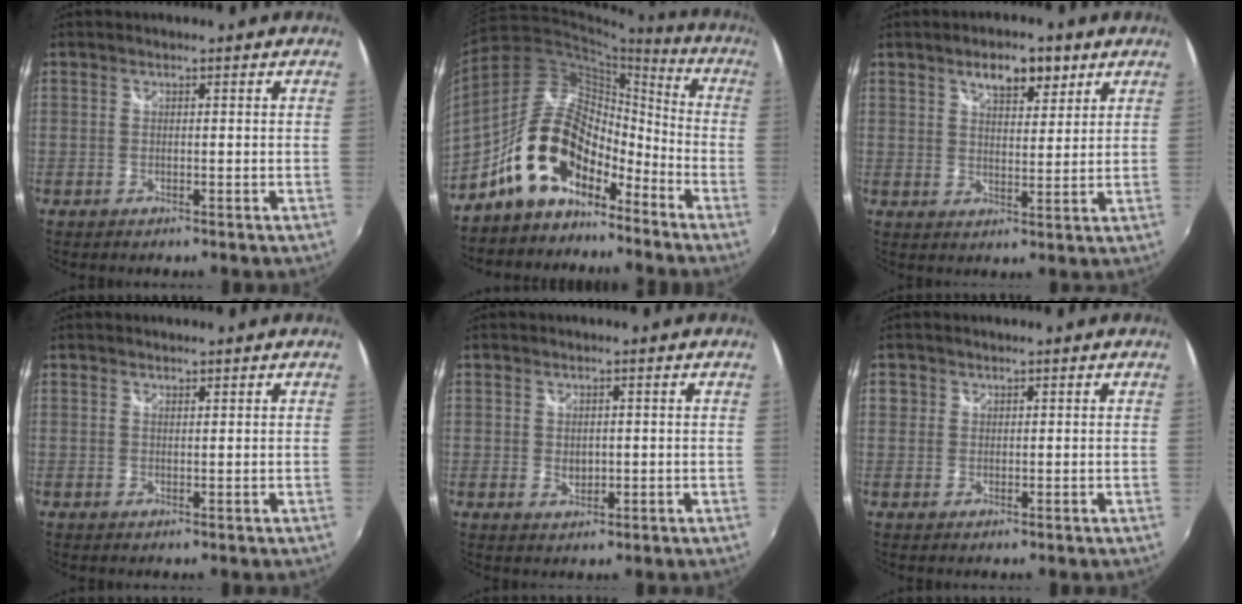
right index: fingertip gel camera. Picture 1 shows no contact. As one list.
[{"total": 15.7, "force": [-10.6, 8.1, 8.2], "torque": [-0.155, 0.029, -0.186]}, {"total": 7.0, "force": [4.2, 3.1, 4.5], "torque": [-0.069, 0.009, 0.068]}, {"total": 0.6, "force": [0.6, 0.2, 0.0], "torque": [0.001, -0.001, 0.012]}, {"total": 2.4, "force": [0.1, 1.9, 1.4], "torque": [-0.019, -0.002, 0.004]}, {"total": 1.5, "force": [0.2, 1.4, 0.2], "torque": [-0.005, 0.002, 0.000]}]